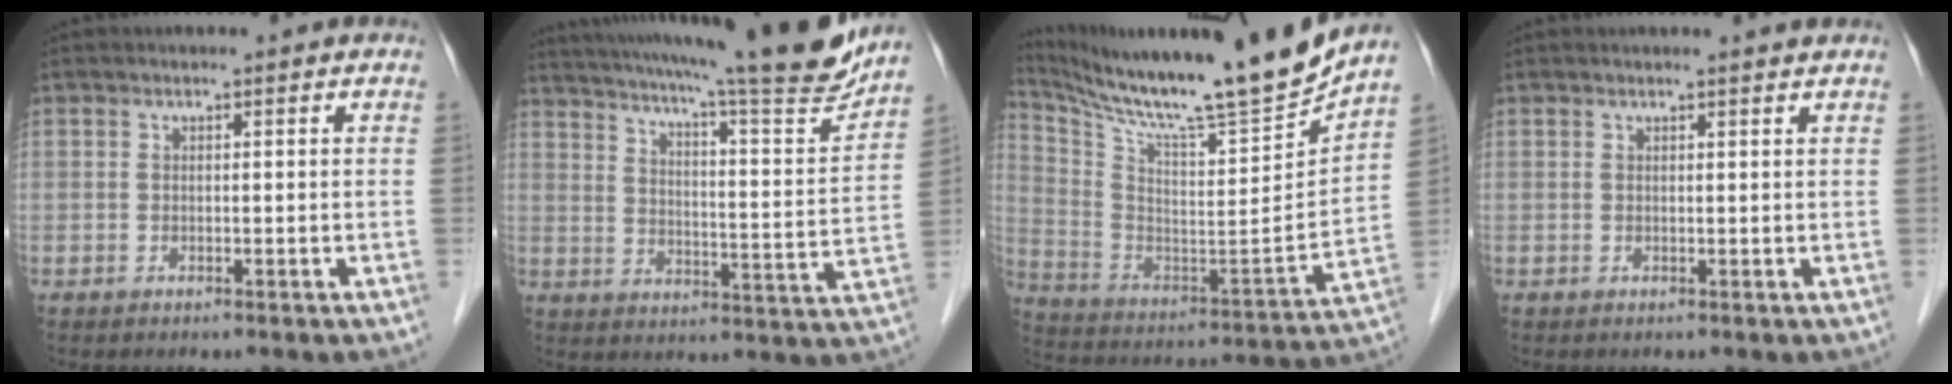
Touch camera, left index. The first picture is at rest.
{"total": 24.2, "force": [21.1, 0.4, 11.9], "torque": [-0.196, -0.041, 0.282]}
{"total": 22.7, "force": [20.1, -1.3, 10.4], "torque": [-0.194, -0.066, 0.326]}
{"total": 1.9, "force": [1.8, -0.4, 0.5], "torque": [-0.015, 0.001, 0.020]}